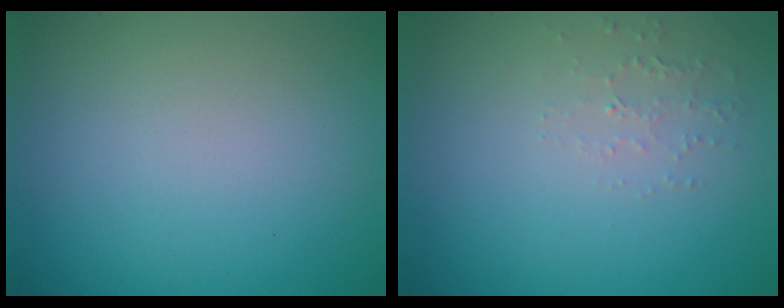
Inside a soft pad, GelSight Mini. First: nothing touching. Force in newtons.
{"total": 1.3, "press": 1.3, "slide": 0.4}